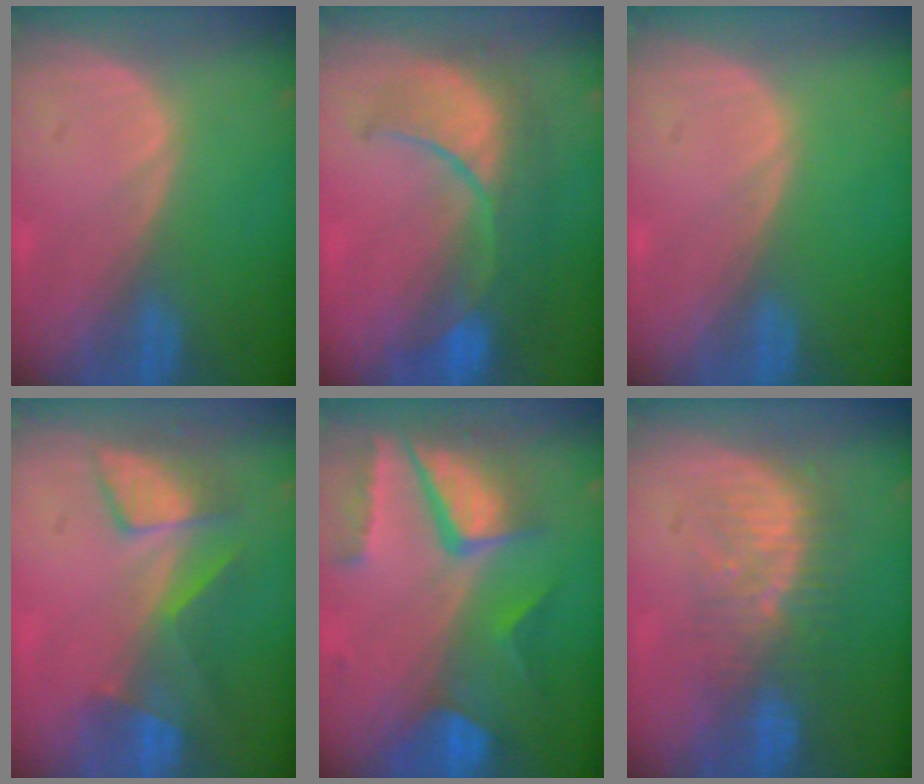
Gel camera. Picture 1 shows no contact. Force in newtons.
{"total": 9.7, "press": 9.2, "slide": 3.1}
{"total": 0.0}
{"total": 7.3, "press": 6.9, "slide": 2.5}
{"total": 10.5, "press": 8.7, "slide": 6.0}
{"total": 8.3, "press": 7.7, "slide": 3.0}